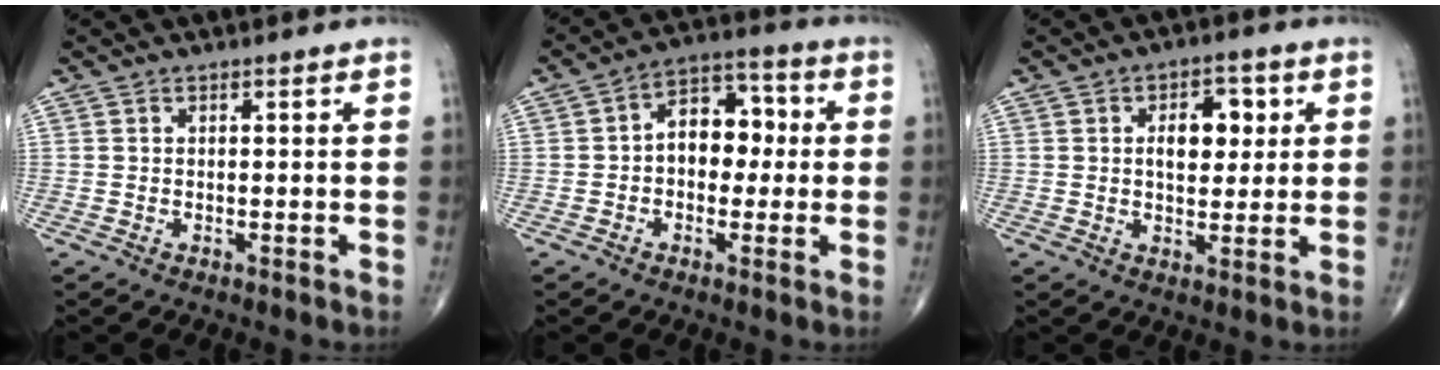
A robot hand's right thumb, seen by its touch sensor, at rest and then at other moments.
{"total": 9.4, "force": [0.0, 6.5, 6.8], "torque": [-0.067, 0.032, -0.012]}
{"total": 7.6, "force": [1.7, 4.6, 5.8], "torque": [-0.055, 0.000, 0.025]}